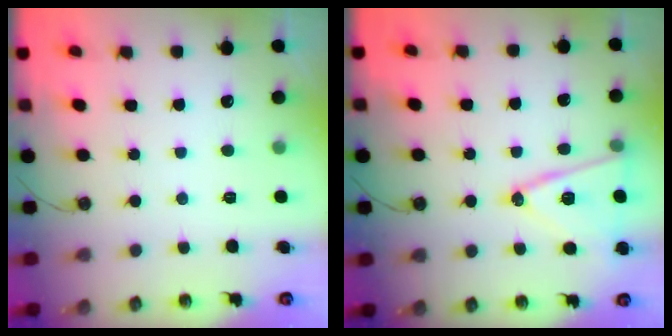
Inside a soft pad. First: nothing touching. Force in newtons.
{"total": 14.1, "press": 13.6, "slide": 3.6}